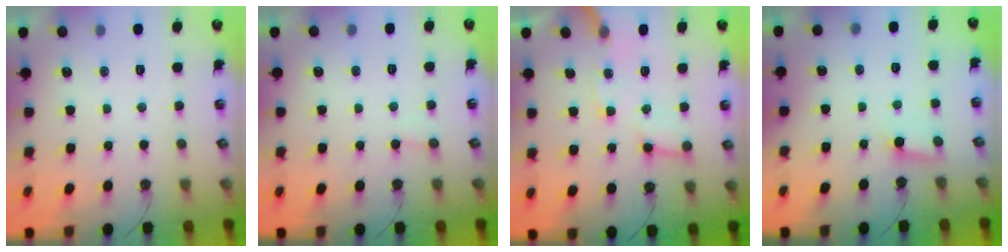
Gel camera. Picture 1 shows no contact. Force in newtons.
{"total": 4.5, "press": 4.5, "slide": 0.2}
{"total": 12.6, "press": 12.5, "slide": 1.9}
{"total": 2.6, "press": 2.6, "slide": 0.3}